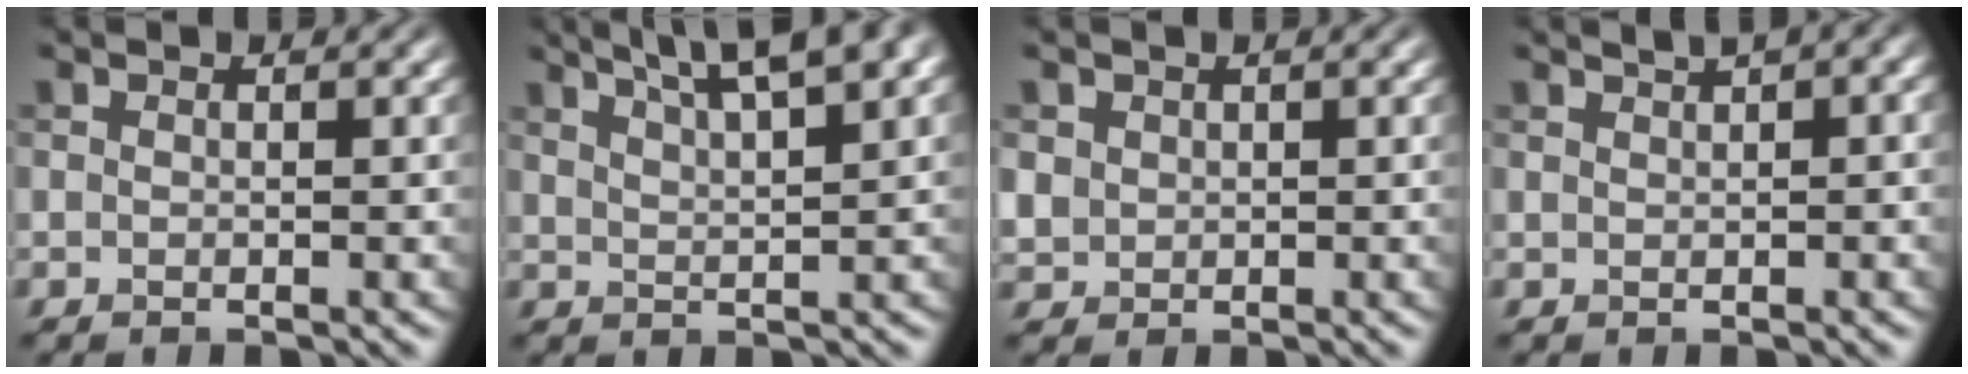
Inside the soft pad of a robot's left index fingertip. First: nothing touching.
{"total": 8.7, "force": [5.9, 2.2, 6.0], "torque": [-0.067, 0.031, 0.061]}
{"total": 1.4, "force": [0.4, 1.3, 0.2], "torque": [-0.005, -0.005, 0.013]}
{"total": 4.4, "force": [2.5, 1.6, 3.2], "torque": [-0.038, 0.026, 0.021]}